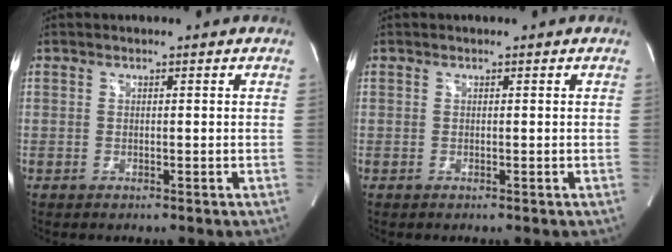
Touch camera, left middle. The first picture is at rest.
{"total": 0.0}